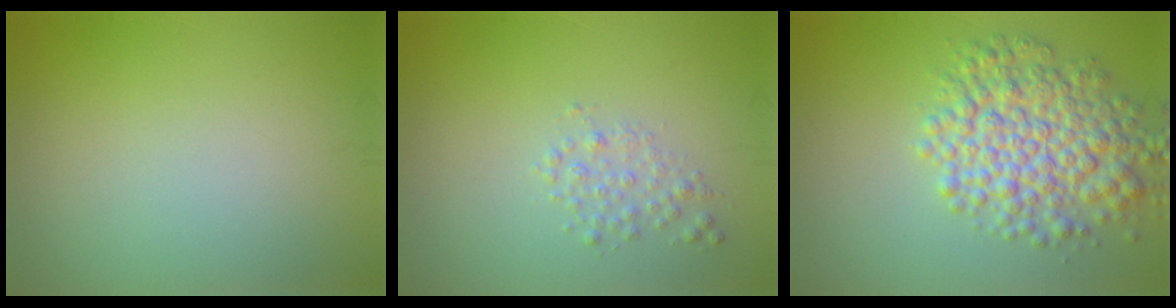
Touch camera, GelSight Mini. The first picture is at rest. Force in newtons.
{"total": 1.5, "press": 1.5, "slide": 0.1}
{"total": 7.1, "press": 7.1, "slide": 0.2}